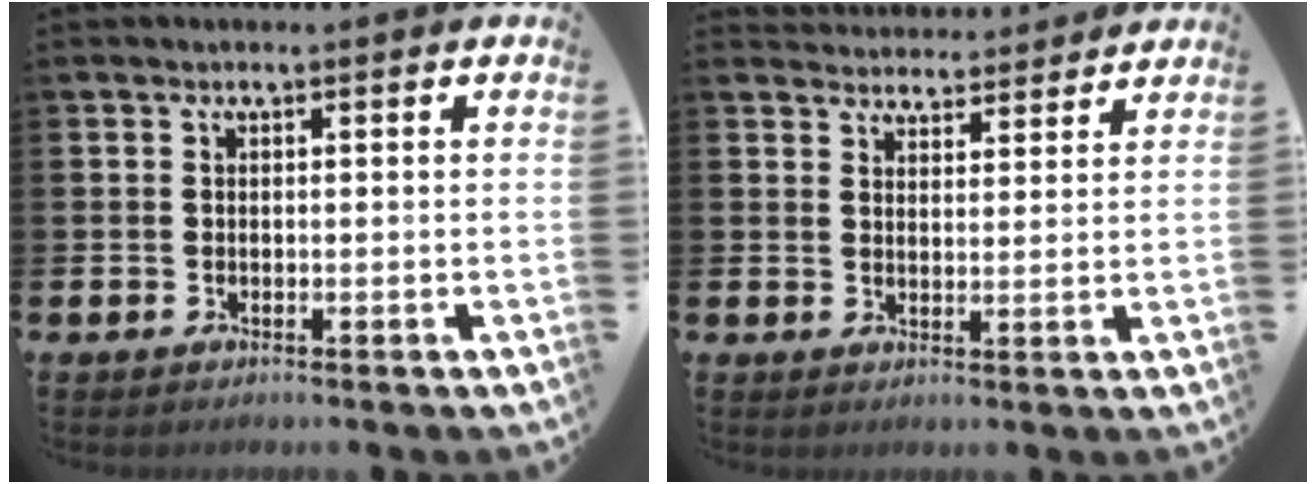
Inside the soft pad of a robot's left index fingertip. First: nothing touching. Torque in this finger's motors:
{"motor_torque": [0.73, -1.41, -0.30, -0.08]}